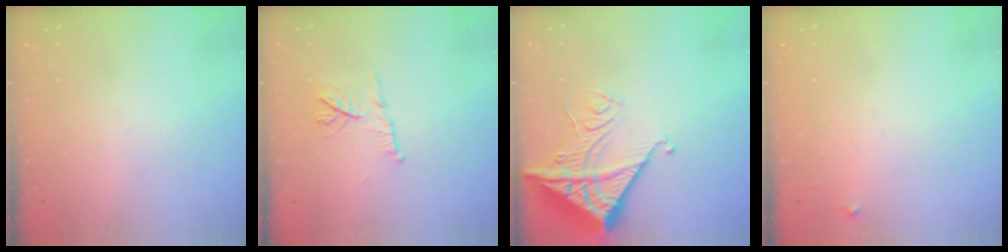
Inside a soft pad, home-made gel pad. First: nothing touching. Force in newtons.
{"total": 9.5, "press": 9.5, "slide": 0.2}
{"total": 17.1, "press": 17.0, "slide": 1.6}
{"total": 4.1, "press": 4.1, "slide": 0.6}